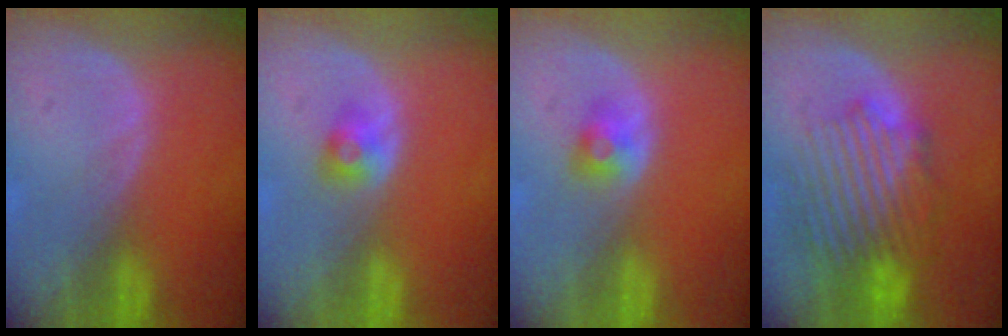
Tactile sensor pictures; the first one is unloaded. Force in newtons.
{"total": 2.6, "press": 2.3, "slide": 1.2}
{"total": 2.7, "press": 2.4, "slide": 1.1}
{"total": 9.1, "press": 9.0, "slide": 1.7}